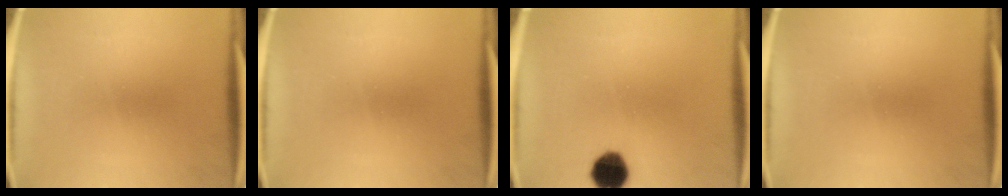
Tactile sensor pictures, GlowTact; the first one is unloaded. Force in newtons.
{"total": 0.0}
{"total": 8.6}
{"total": 0.0}